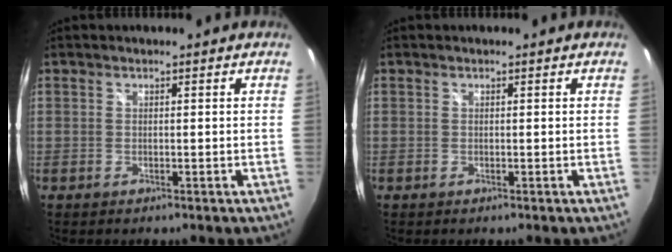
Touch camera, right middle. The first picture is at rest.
{"total": 0.0}